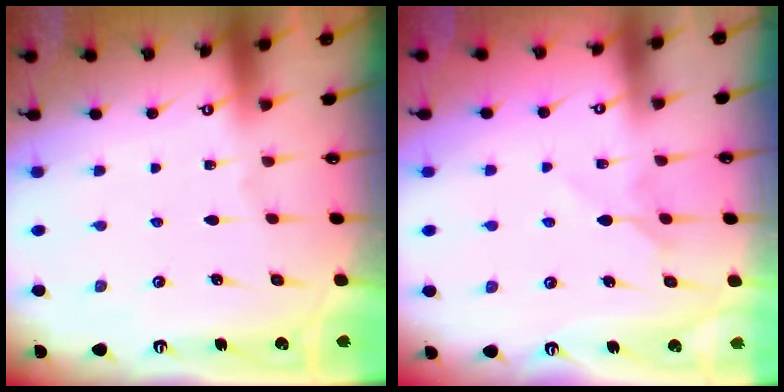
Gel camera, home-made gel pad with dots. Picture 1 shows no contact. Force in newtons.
{"total": 5.7, "press": 5.6, "slide": 0.6}